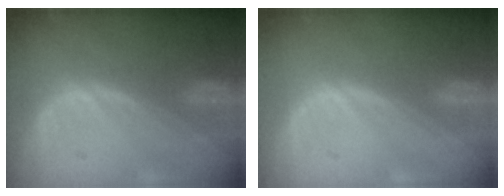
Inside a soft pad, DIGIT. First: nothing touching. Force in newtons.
{"total": 0.0}